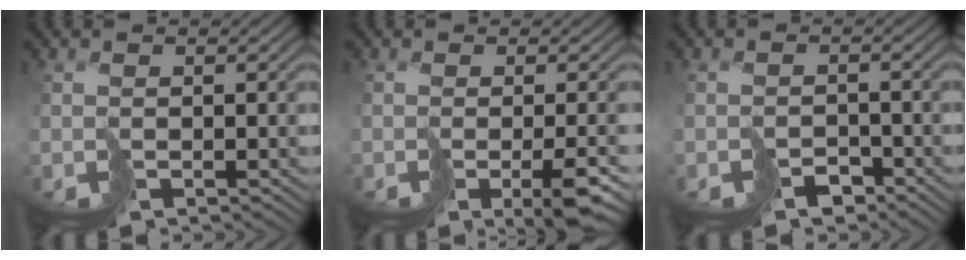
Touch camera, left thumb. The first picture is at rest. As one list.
[{"total": 5.7, "force": [-2.2, 1.2, 5.1], "torque": [-0.072, -0.001, -0.033]}, {"total": 2.3, "force": [-1.7, 1.2, 0.9], "torque": [-0.014, 0.001, -0.034]}]